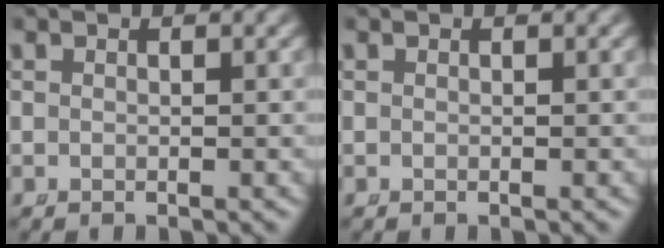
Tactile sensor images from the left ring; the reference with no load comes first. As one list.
[{"total": 0.0}]